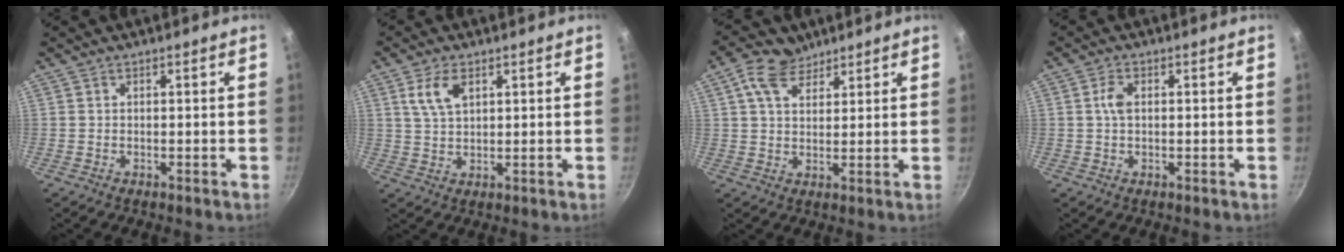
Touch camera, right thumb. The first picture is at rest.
{"total": 5.1, "force": [2.3, 2.6, 3.7], "torque": [-0.068, -0.003, 0.048]}
{"total": 7.0, "force": [4.2, 4.4, 3.5], "torque": [-0.049, -0.012, 0.072]}
{"total": 2.8, "force": [0.4, 1.7, 2.2], "torque": [-0.044, 0.005, 0.005]}